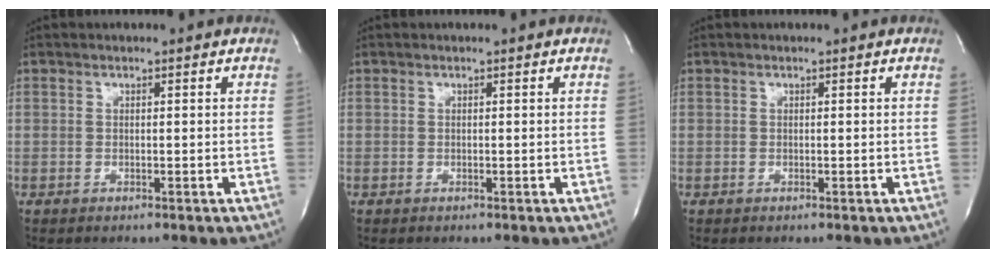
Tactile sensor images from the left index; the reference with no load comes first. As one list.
[{"total": 0.0}, {"total": 0.0}]